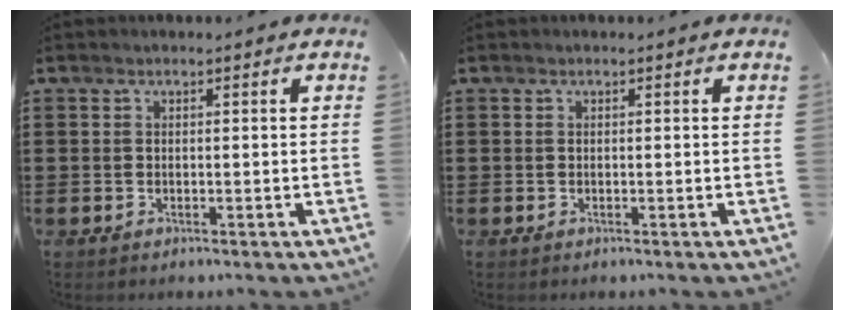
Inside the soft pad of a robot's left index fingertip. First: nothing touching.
{"total": 0.0}